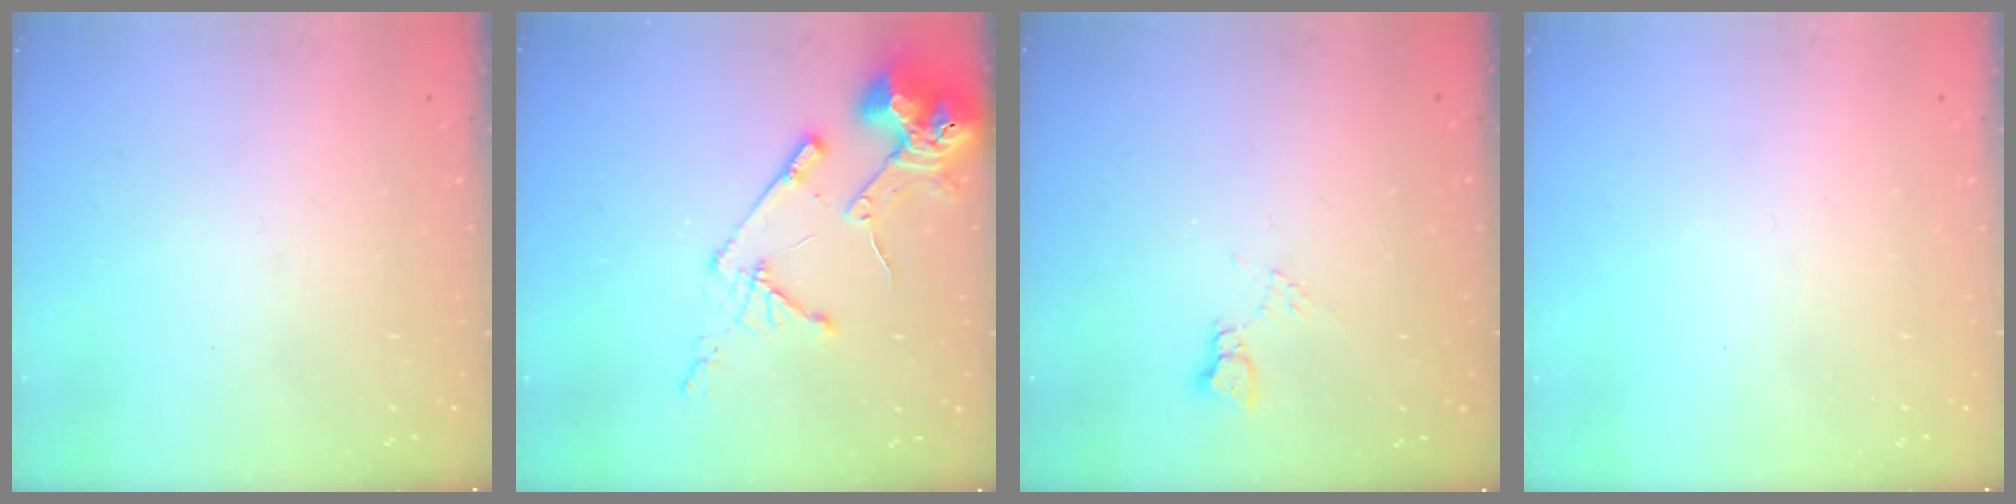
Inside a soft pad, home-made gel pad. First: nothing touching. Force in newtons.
{"total": 13.9, "press": 13.7, "slide": 1.8}
{"total": 4.1, "press": 4.0, "slide": 0.5}
{"total": 0.0}